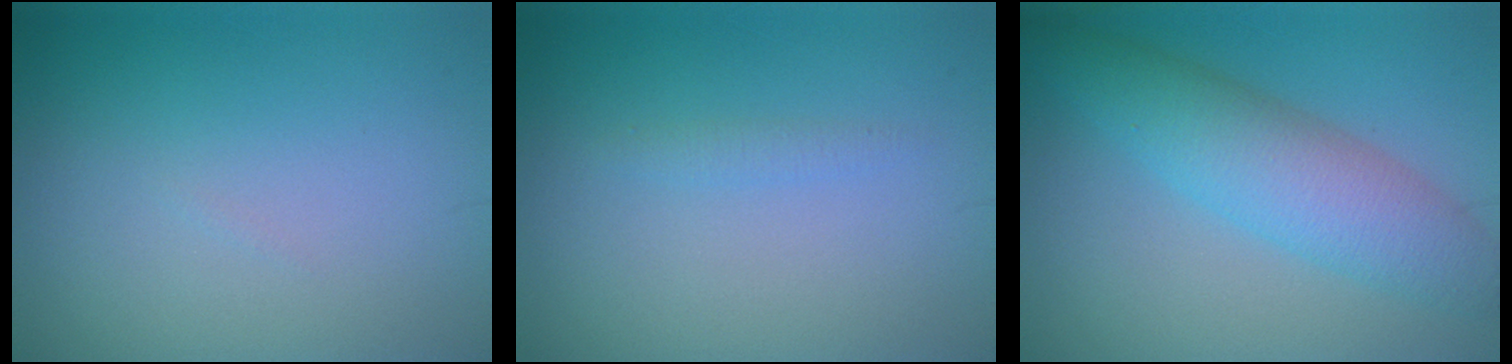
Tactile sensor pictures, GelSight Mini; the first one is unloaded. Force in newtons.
{"total": 0.7, "press": 0.7, "slide": 0.1}
{"total": 5.6, "press": 5.6, "slide": 0.1}